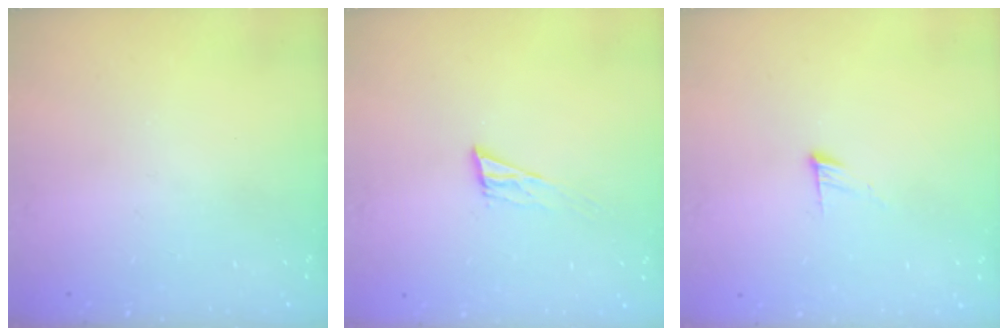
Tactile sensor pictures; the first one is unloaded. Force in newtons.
{"total": 6.4, "press": 6.4, "slide": 1.0}
{"total": 4.5, "press": 4.5, "slide": 0.4}